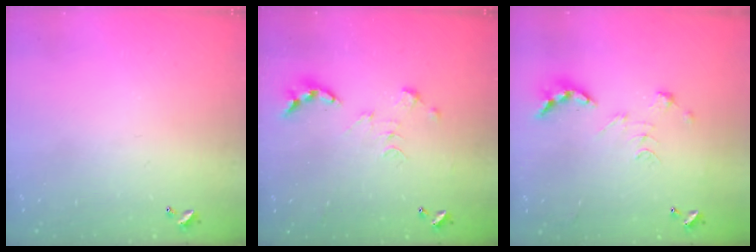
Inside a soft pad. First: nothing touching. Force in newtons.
{"total": 0.0}
{"total": 2.4, "press": 1.9, "slide": 1.5}